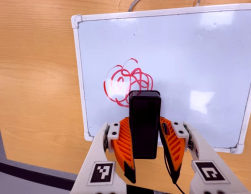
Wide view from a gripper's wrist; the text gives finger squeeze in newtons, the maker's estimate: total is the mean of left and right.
{"total": 4.3, "left": 2.7, "right": 6.0}